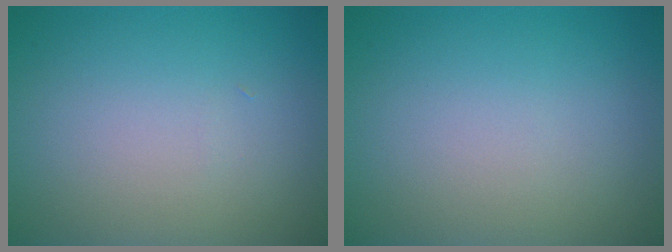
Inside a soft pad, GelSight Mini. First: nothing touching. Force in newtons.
{"total": 0.0}